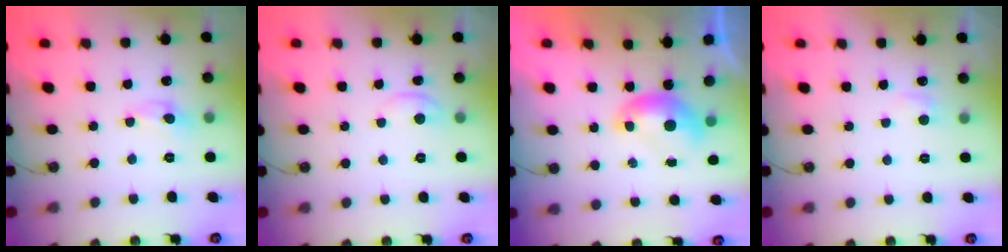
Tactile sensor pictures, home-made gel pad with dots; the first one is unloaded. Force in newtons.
{"total": 1.1, "press": 1.1, "slide": 0.2}
{"total": 0.0}
{"total": 0.9, "press": 0.5, "slide": 0.8}